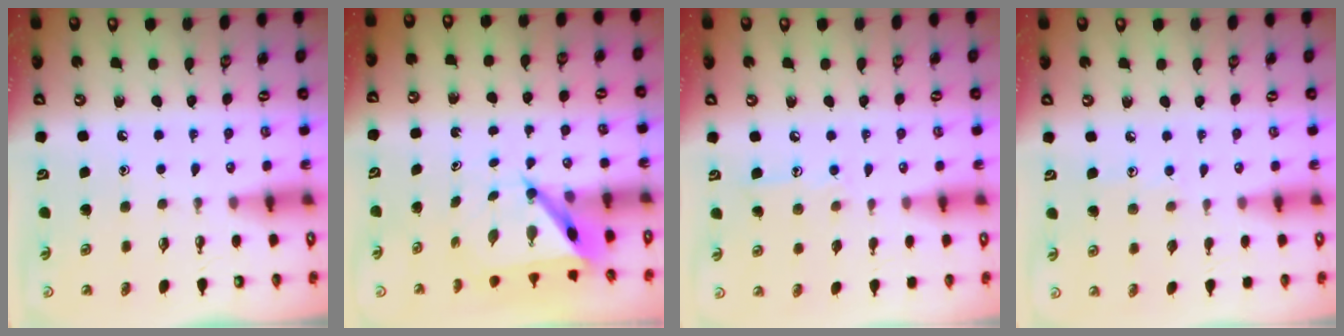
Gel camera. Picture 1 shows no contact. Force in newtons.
{"total": 5.7, "press": 5.6, "slide": 0.4}
{"total": 7.5, "press": 7.4, "slide": 0.5}
{"total": 6.1, "press": 6.0, "slide": 0.5}